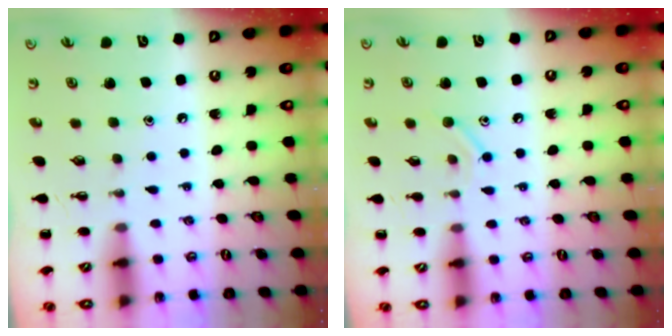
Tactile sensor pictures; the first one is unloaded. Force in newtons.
{"total": 7.5, "press": 7.4, "slide": 1.4}